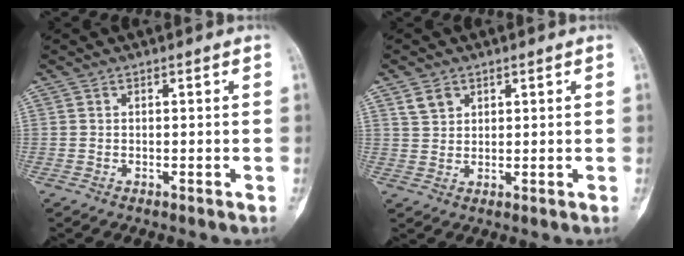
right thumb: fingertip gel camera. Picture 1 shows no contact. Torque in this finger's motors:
{"motor_torque": [-0.40, 0.33, 0.08, -0.09, -0.03]}